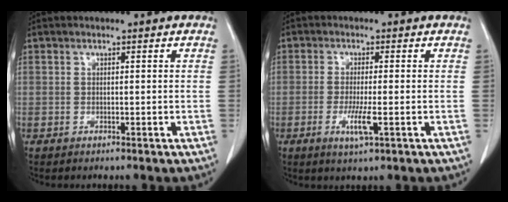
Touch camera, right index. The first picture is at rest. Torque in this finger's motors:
{"motor_torque": [0.83, -0.42, 0.24, 0.11]}